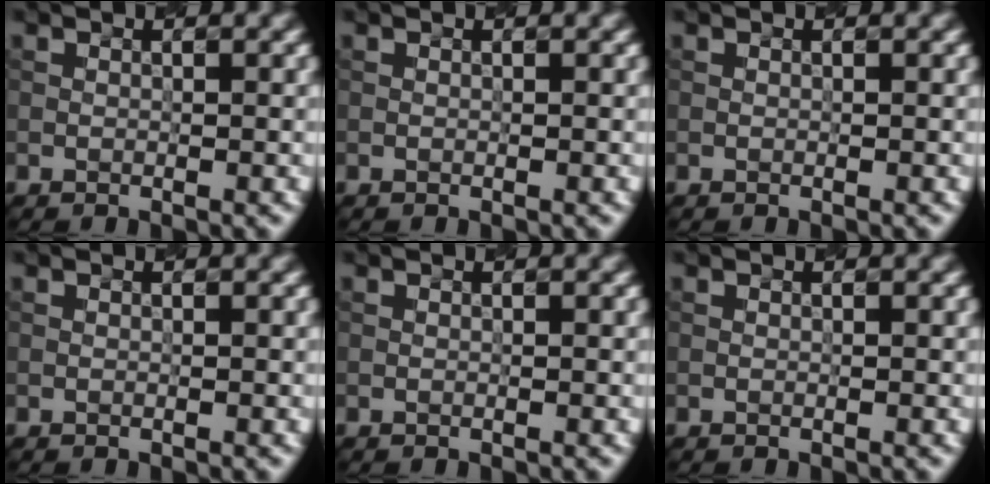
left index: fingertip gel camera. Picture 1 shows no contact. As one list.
[{"total": 0.0}, {"total": 0.0}, {"total": 0.0}, {"total": 0.0}, {"total": 0.0}]